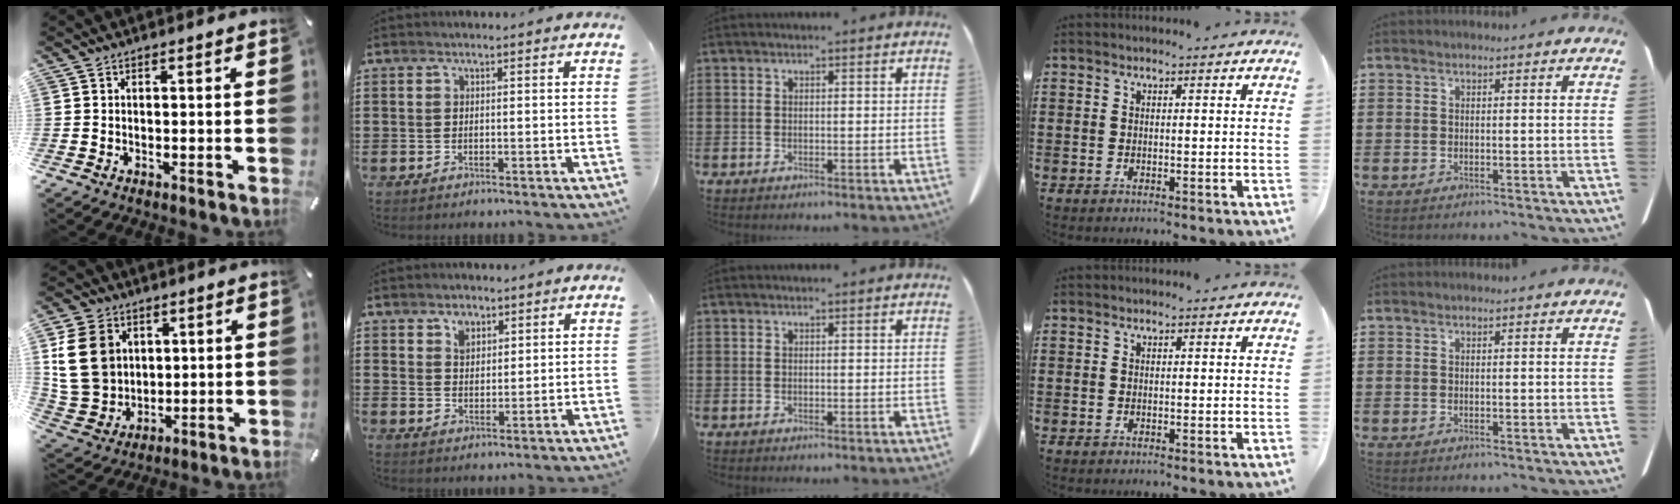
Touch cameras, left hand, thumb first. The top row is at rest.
{"thumb": {"total": 14.4, "force": [4.1, 12.1, 6.7], "torque": [-0.168, -0.003, 0.080]}, "index": {"total": 3.3, "force": [2.3, 2.2, 1.0], "torque": [-0.009, -0.002, 0.039]}}